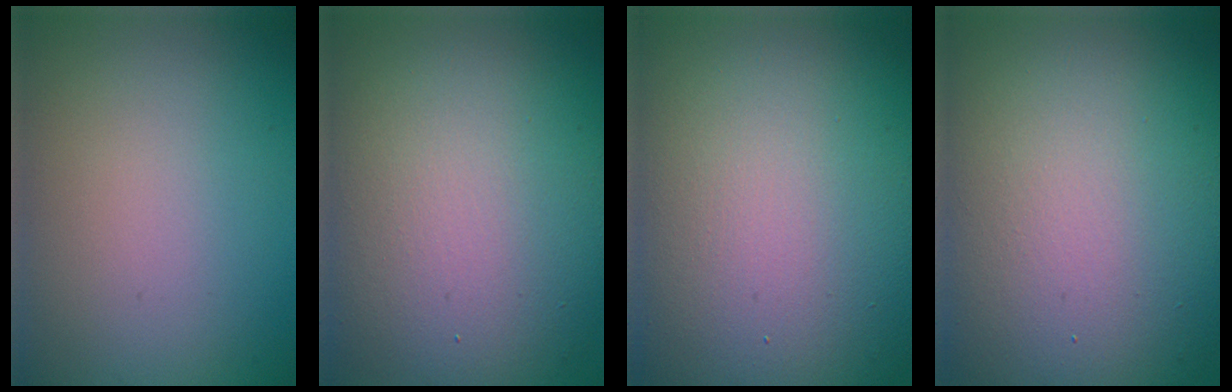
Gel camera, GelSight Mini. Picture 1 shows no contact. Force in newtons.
{"total": 13.2, "press": 13.2, "slide": 0.9}
{"total": 18.8, "press": 18.7, "slide": 1.6}
{"total": 17.0, "press": 16.9, "slide": 1.3}